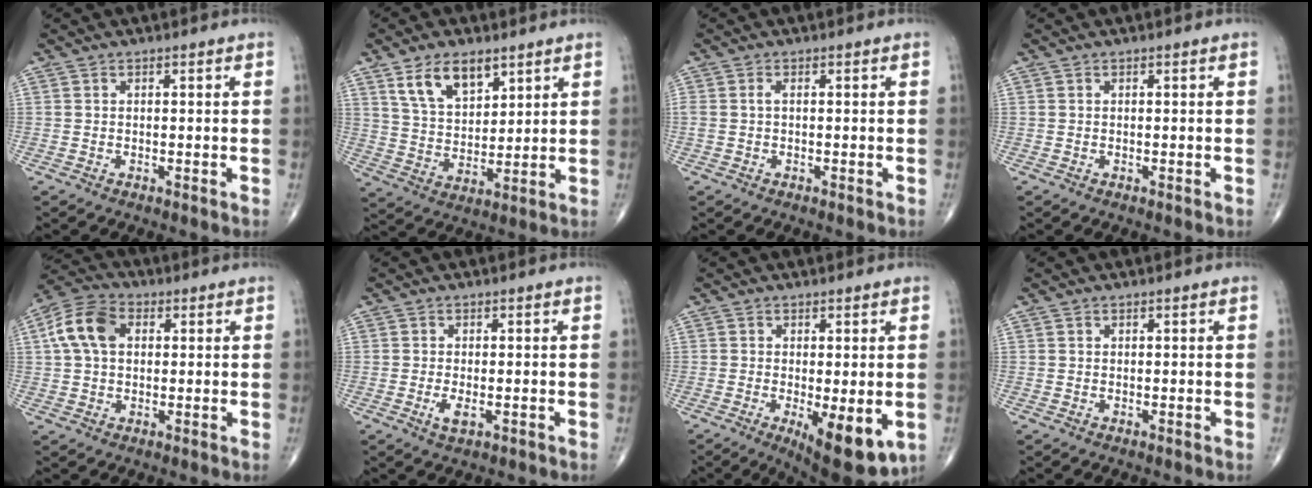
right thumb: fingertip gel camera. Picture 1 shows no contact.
{"total": 11.3, "force": [6.7, 6.0, 6.8], "torque": [-0.103, -0.033, 0.133]}
{"total": 1.2, "force": [0.1, 0.5, 1.1], "torque": [-0.030, 0.005, 0.004]}
{"total": 0.0}
{"total": 9.5, "force": [2.1, 6.4, 6.7], "torque": [-0.130, 0.021, 0.031]}
{"total": 2.5, "force": [-0.8, 1.0, 2.2], "torque": [-0.043, -0.005, -0.014]}
{"total": 10.5, "force": [-3.0, 3.6, 9.4], "torque": [-0.123, -0.022, -0.034]}
{"total": 0.0}